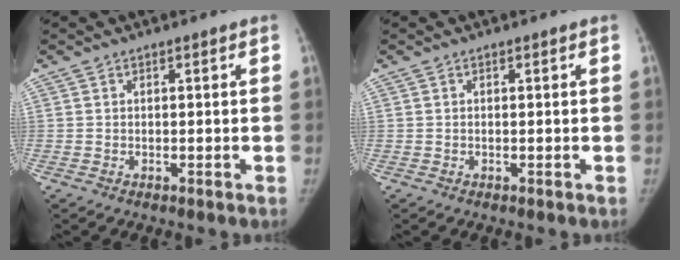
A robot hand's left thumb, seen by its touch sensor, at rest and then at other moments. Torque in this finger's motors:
{"motor_torque": [0.41, 0.14, 0.00, -0.48, 0.03]}